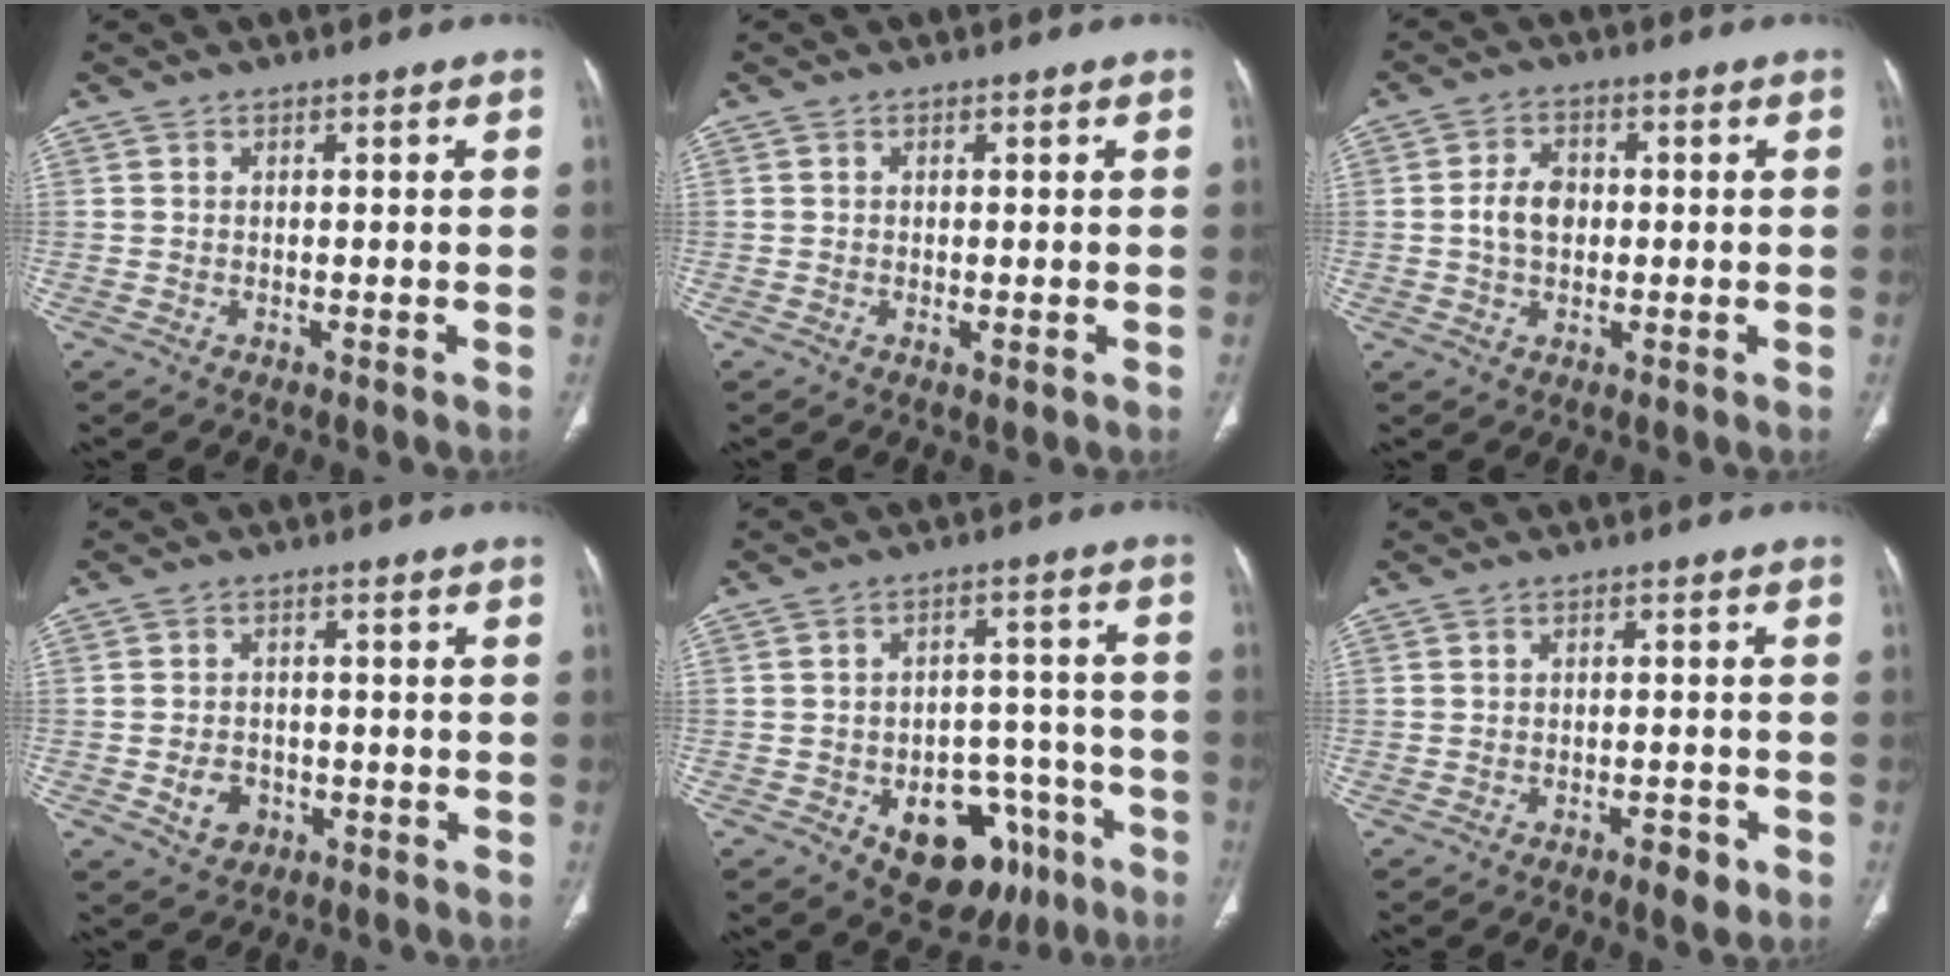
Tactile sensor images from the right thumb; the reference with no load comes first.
{"total": 1.1, "force": [-0.3, 0.4, 1.0], "torque": [-0.020, -0.005, -0.002]}
{"total": 5.4, "force": [0.0, 3.9, 3.8], "torque": [-0.063, 0.009, -0.003]}
{"total": 4.7, "force": [-1.6, 3.8, 2.4], "torque": [-0.030, 0.011, -0.020]}
{"total": 15.5, "force": [-7.5, 9.9, 9.4], "torque": [-0.081, 0.051, -0.091]}
{"total": 3.4, "force": [-2.0, 1.3, 2.4], "torque": [-0.029, 0.008, -0.027]}